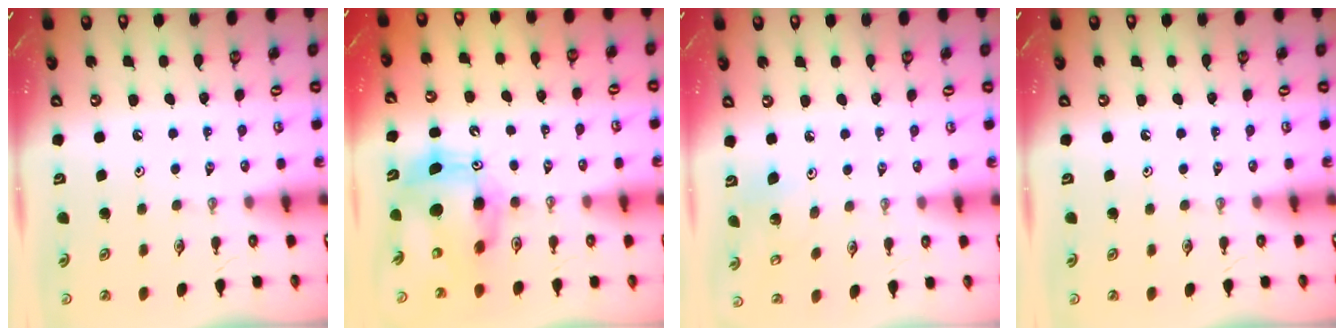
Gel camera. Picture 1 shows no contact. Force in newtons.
{"total": 10.5, "press": 10.4, "slide": 0.9}
{"total": 6.1, "press": 6.1, "slide": 0.7}
{"total": 0.0}